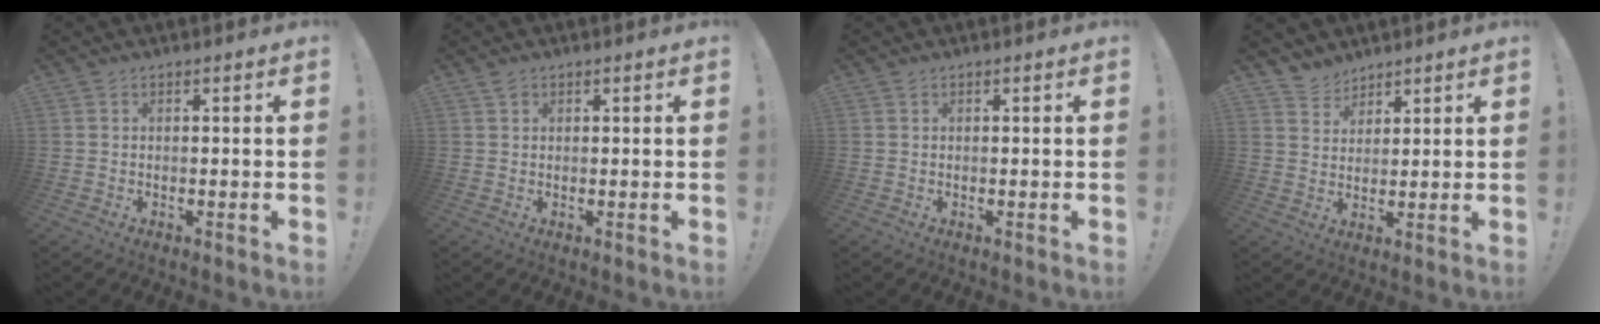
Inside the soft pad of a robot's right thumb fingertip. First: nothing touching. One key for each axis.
{"total": 0.9, "fx": 0.7, "fy": 0.6, "fz": 0.3, "tx": -0.001, "ty": -0.001, "tz": 0.011}
{"total": 0.0}
{"total": 5.4, "fx": 4.6, "fy": 2.7, "fz": 0.1, "tx": -0.005, "ty": -0.031, "tz": 0.090}